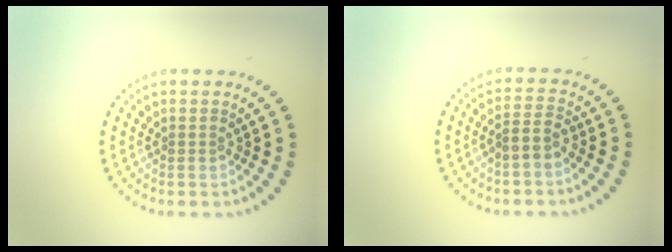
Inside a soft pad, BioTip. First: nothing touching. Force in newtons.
{"total": 1.9, "press": 1.5, "slide": 1.2}